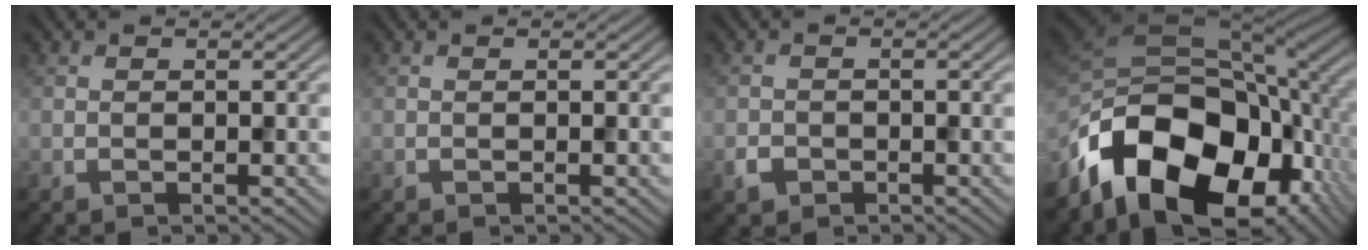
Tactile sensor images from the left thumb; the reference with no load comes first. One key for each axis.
{"total": 0.0}
{"total": 1.5, "fx": -1.0, "fy": 1.1, "fz": 0.3, "tx": -0.010, "ty": -0.004, "tz": -0.021}
{"total": 18.7, "fx": -8.8, "fy": 10.7, "fz": 12.4, "tx": -0.251, "ty": -0.028, "tz": -0.139}